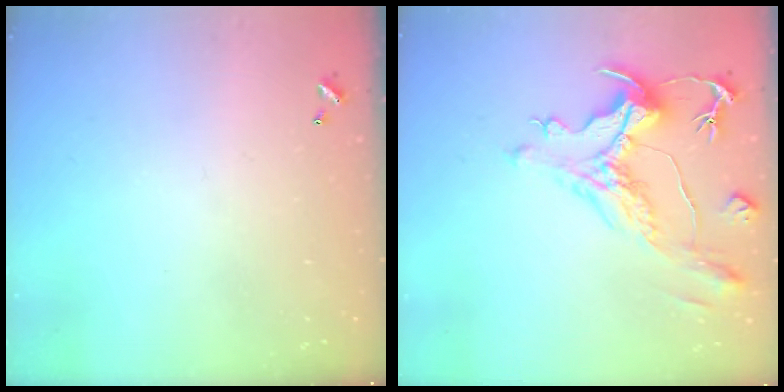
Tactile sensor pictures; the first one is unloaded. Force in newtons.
{"total": 1.9, "press": 0.9, "slide": 1.6}